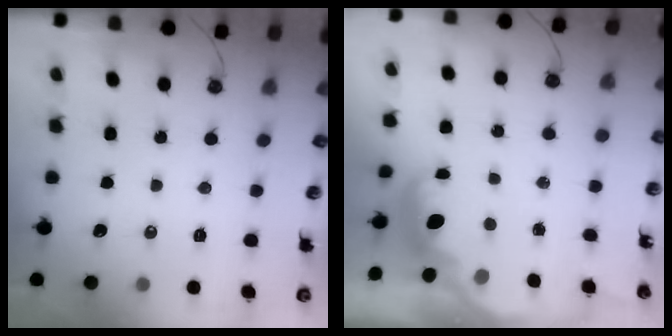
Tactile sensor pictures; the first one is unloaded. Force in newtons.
{"total": 2.5, "press": 2.4, "slide": 0.7}